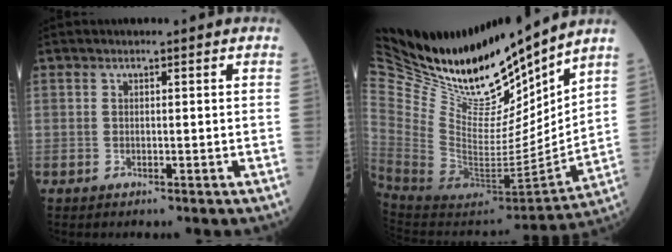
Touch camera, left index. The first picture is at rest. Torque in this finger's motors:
{"motor_torque": [0.91, -1.23, -0.01, -0.02]}